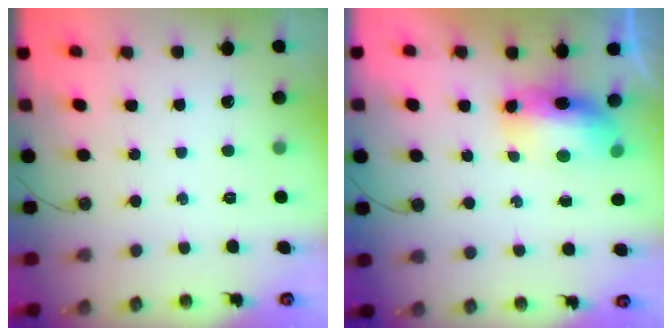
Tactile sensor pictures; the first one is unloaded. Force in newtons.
{"total": 8.9, "press": 8.8, "slide": 1.4}